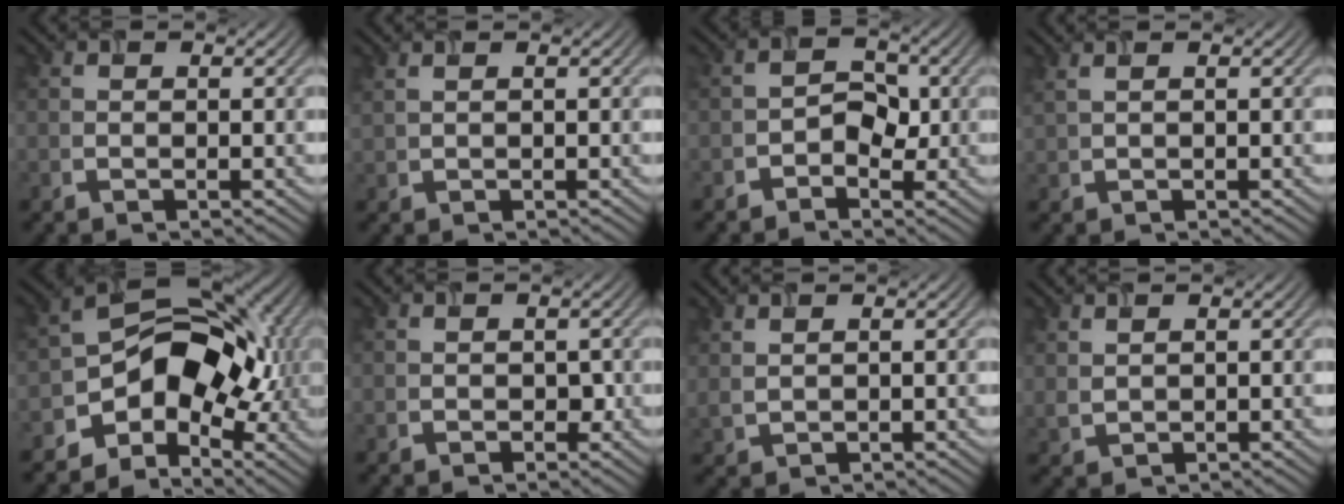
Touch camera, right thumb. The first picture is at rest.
{"total": 1.1, "force": [0.9, -0.1, 0.6], "torque": [-0.019, 0.003, 0.017]}
{"total": 2.4, "force": [-1.1, 1.6, 1.4], "torque": [-0.017, 0.009, -0.024]}
{"total": 1.7, "force": [1.2, 0.1, 1.2], "torque": [-0.027, 0.006, 0.015]}
{"total": 10.2, "force": [-3.1, 7.1, 6.7], "torque": [-0.088, 0.003, -0.073]}
{"total": 1.4, "force": [-0.1, 1.0, 1.0], "torque": [-0.017, -0.004, 0.000]}
{"total": 1.5, "force": [1.2, 0.3, 1.0], "torque": [-0.027, 0.001, 0.029]}
{"total": 1.4, "force": [1.1, 0.4, 0.7], "torque": [-0.023, 0.001, 0.030]}